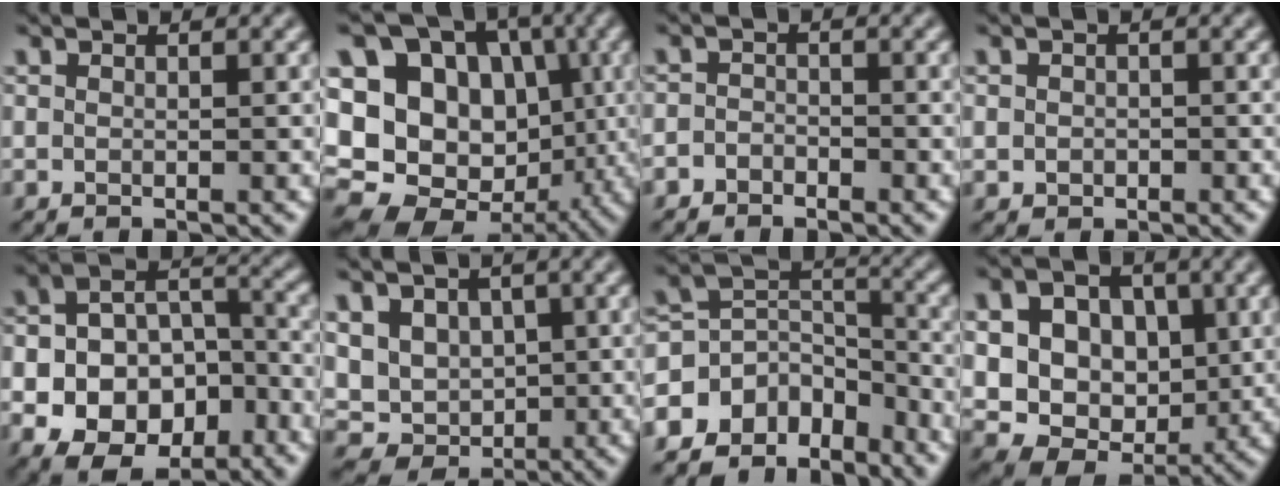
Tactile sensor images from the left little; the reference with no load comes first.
{"total": 13.7, "force": [0.0, 11.2, 7.8], "torque": [-0.159, 0.001, -0.009]}
{"total": 1.5, "force": [-1.1, 0.9, 0.1], "torque": [0.018, 0.006, -0.027]}
{"total": 1.0, "force": [-0.2, 0.9, 0.2], "torque": [0.000, -0.004, -0.004]}
{"total": 13.0, "force": [-6.0, 8.9, 7.3], "torque": [-0.116, -0.017, -0.093]}
{"total": 8.0, "force": [0.5, 7.2, 3.6], "torque": [-0.066, 0.017, -0.007]}
{"total": 7.7, "force": [-5.6, 4.6, 2.3], "torque": [-0.036, 0.007, -0.104]}
{"total": 14.9, "force": [3.5, 11.5, 8.7], "torque": [-0.159, 0.025, 0.069]}